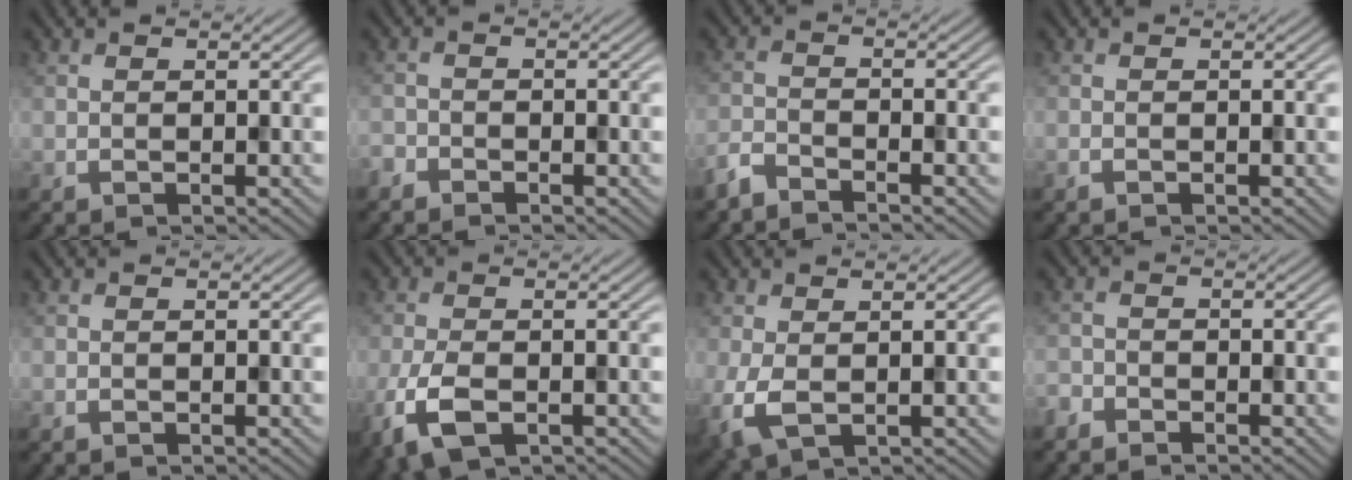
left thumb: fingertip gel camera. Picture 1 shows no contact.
{"total": 1.6, "force": [-1.5, 0.6, 0.2], "torque": [-0.004, -0.004, -0.038]}
{"total": 3.0, "force": [-2.7, 0.5, 1.0], "torque": [-0.025, -0.007, -0.067]}
{"total": 0.5, "force": [-0.4, 0.1, 0.3], "torque": [-0.005, -0.001, -0.007]}
{"total": 0.0}
{"total": 5.7, "force": [-2.4, 2.6, 4.4], "torque": [-0.107, -0.012, -0.051]}
{"total": 3.8, "force": [-0.3, 2.1, 3.1], "torque": [-0.087, -0.007, -0.005]}
{"total": 1.9, "force": [-1.8, 0.7, 0.3], "torque": [-0.005, -0.005, -0.046]}